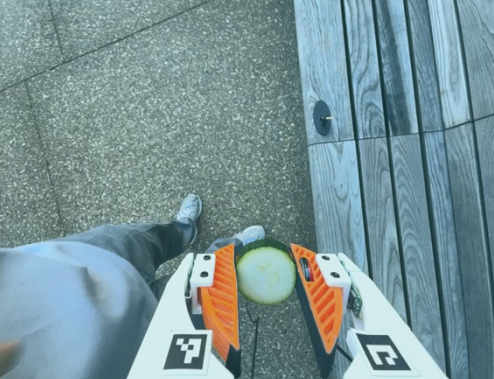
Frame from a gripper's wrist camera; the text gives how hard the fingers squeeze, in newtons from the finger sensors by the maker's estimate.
{"total": 10.7, "left": 10.6, "right": 10.8}